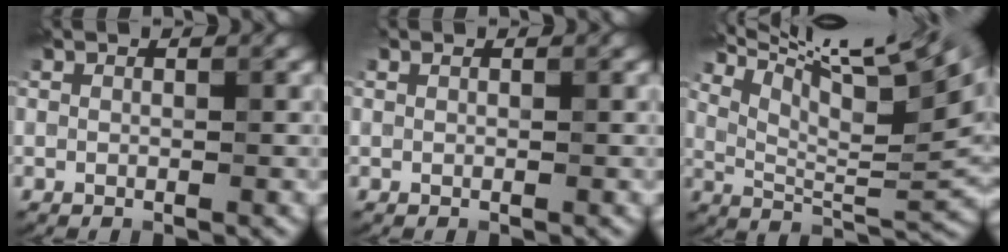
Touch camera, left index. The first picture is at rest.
{"total": 0.5, "force": [0.4, 0.1, 0.3], "torque": [-0.008, 0.005, 0.006]}
{"total": 13.7, "force": [9.4, 2.6, 9.7], "torque": [-0.158, 0.013, 0.154]}